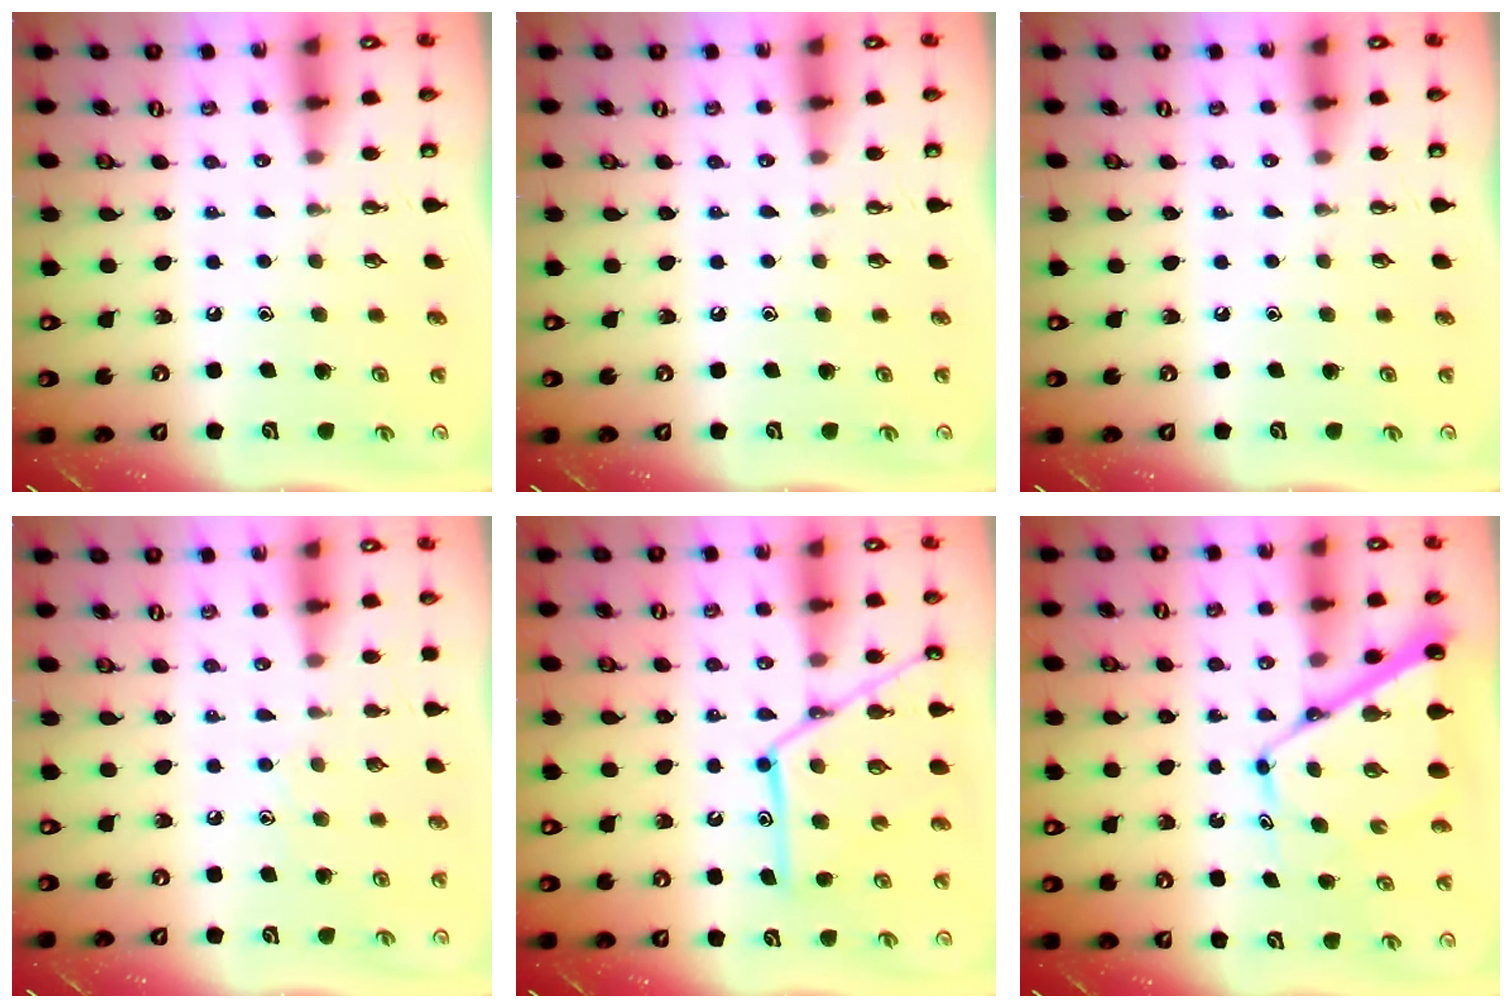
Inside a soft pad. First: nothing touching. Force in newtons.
{"total": 0.0}
{"total": 0.0}
{"total": 5.9, "press": 5.9, "slide": 0.6}
{"total": 17.2, "press": 17.2, "slide": 1.5}
{"total": 11.7, "press": 11.6, "slide": 1.0}